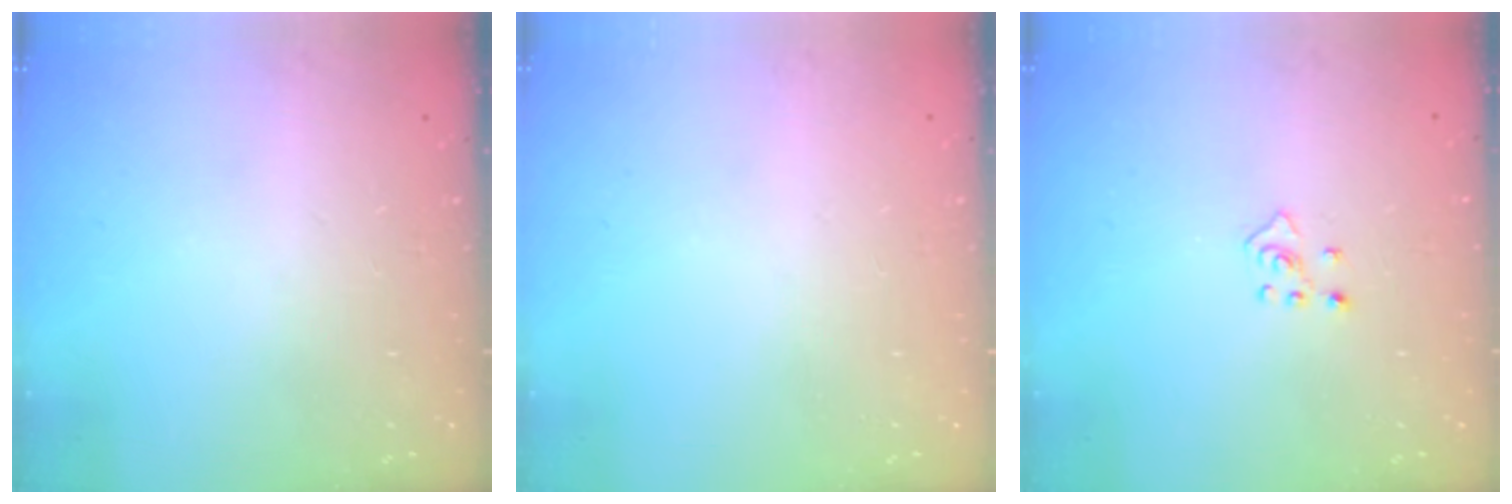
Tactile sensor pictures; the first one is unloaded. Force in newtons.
{"total": 0.0}
{"total": 4.2, "press": 4.1, "slide": 0.7}